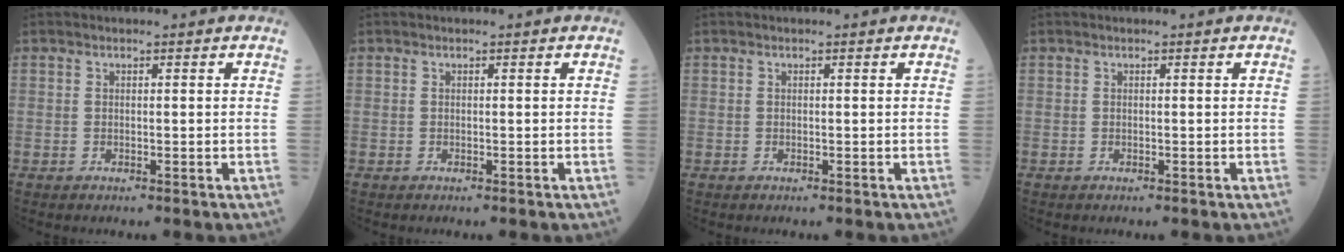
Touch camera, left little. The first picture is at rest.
{"total": 0.0}
{"total": 0.0}
{"total": 0.0}